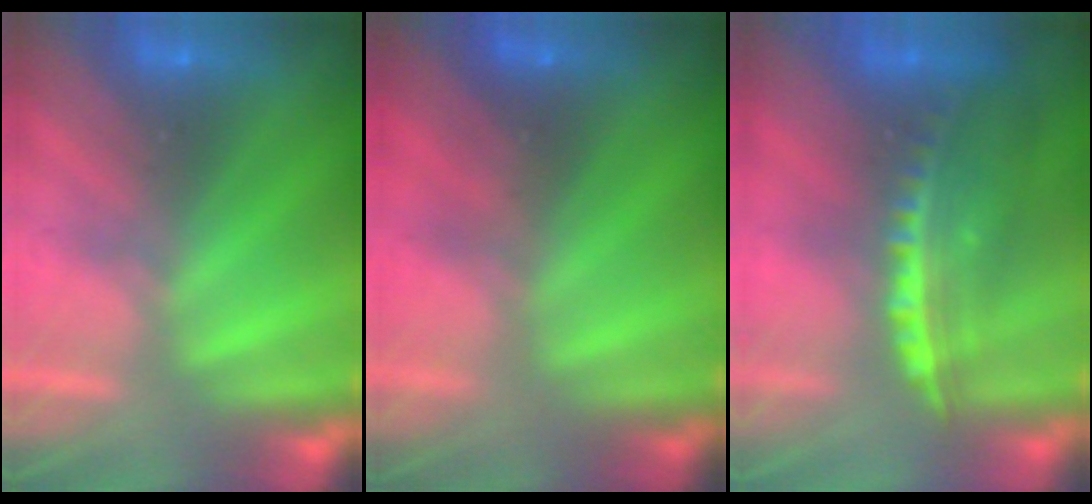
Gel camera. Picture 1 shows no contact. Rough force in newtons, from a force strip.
{"total": 2.2}
{"total": 6.5}